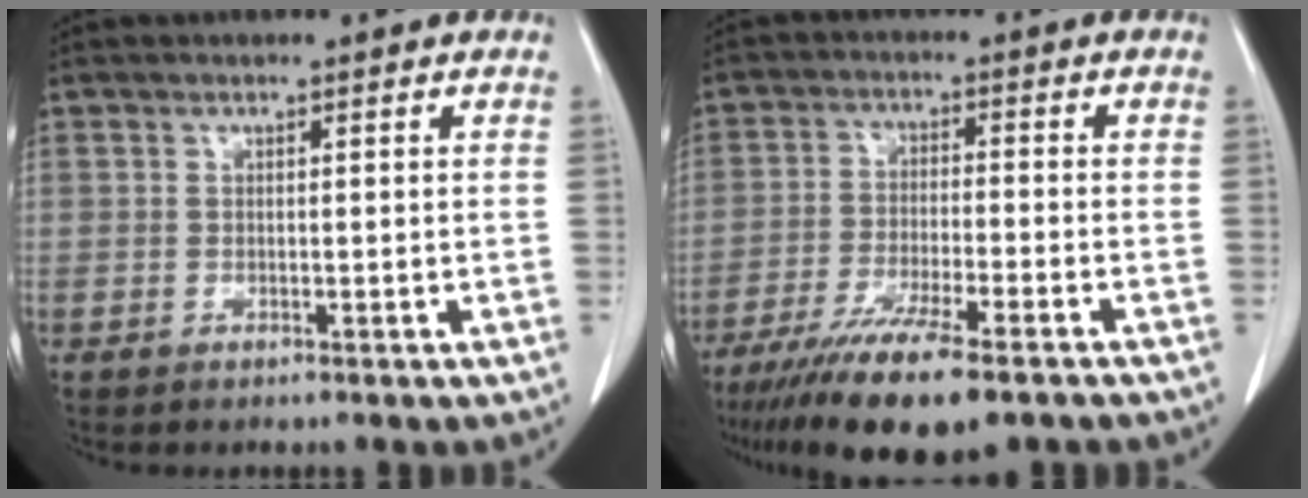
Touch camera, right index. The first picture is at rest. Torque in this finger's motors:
{"motor_torque": [1.01, -1.13, 0.94, 0.21]}